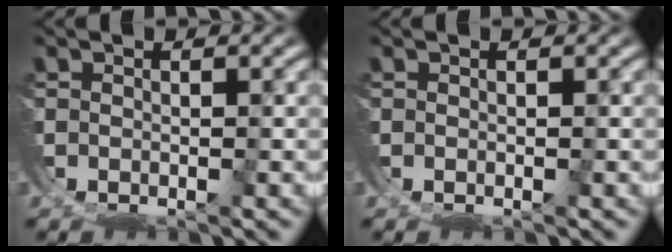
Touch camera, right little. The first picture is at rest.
{"total": 0.0}